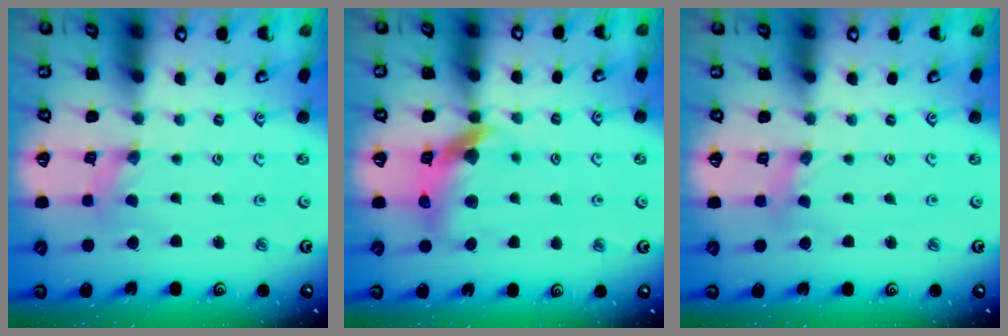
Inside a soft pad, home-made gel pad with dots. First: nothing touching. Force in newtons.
{"total": 10.3, "press": 10.1, "slide": 1.6}
{"total": 2.8, "press": 2.8, "slide": 0.3}